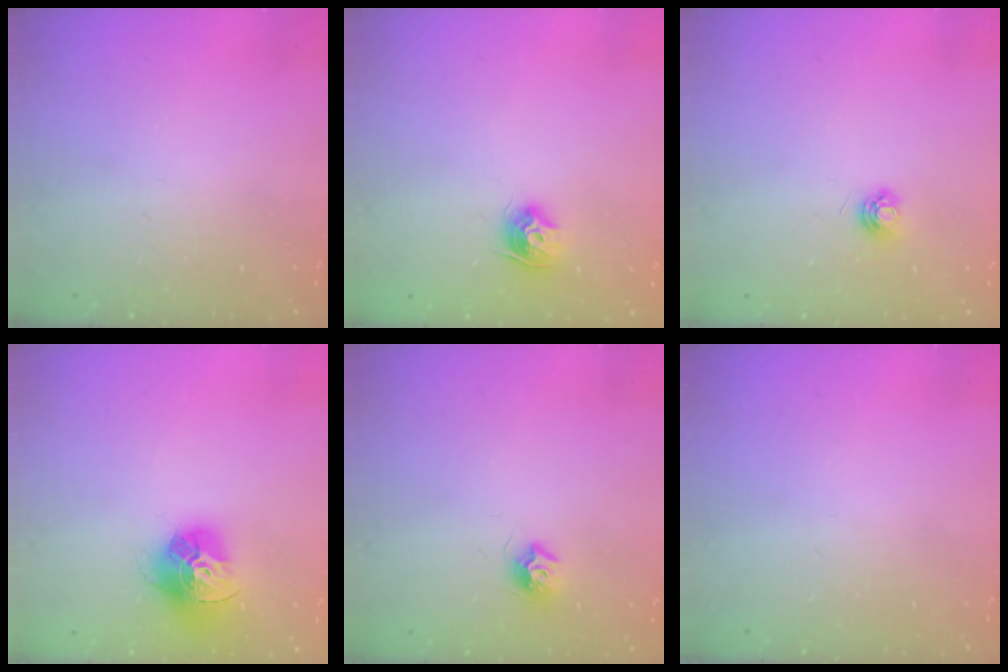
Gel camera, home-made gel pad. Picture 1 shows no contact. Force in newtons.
{"total": 9.6, "press": 9.6, "slide": 0.7}
{"total": 4.7, "press": 4.7, "slide": 0.5}
{"total": 14.8, "press": 14.8, "slide": 1.6}
{"total": 7.4, "press": 7.4, "slide": 0.0}
{"total": 0.0}